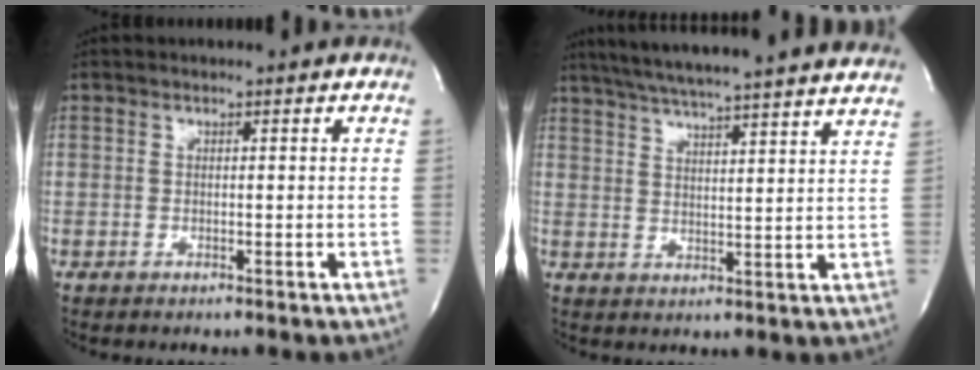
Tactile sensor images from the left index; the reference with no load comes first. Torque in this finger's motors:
{"motor_torque": [0.09, -0.22, 0.59, 0.15]}